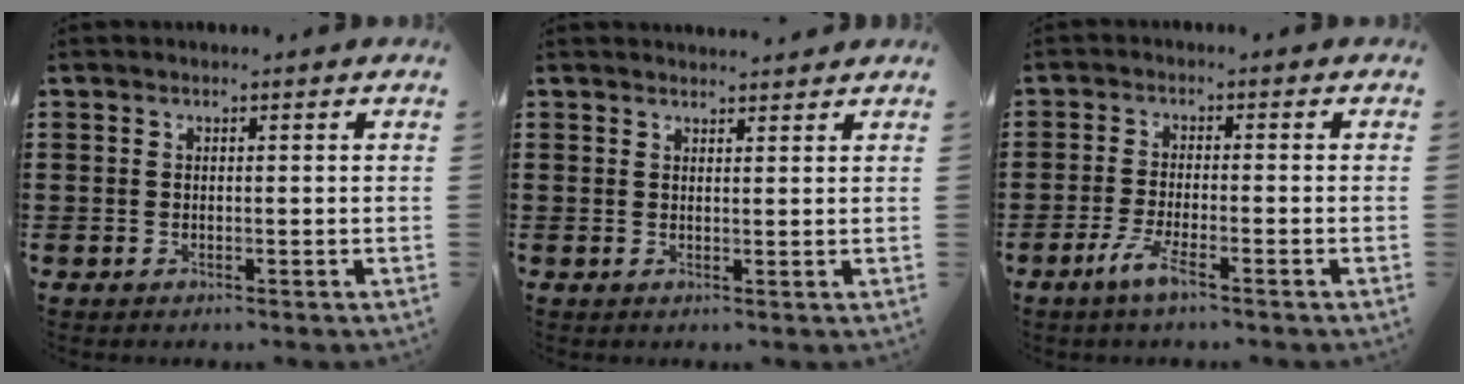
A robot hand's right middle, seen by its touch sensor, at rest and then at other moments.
{"total": 1.4, "force": [1.4, 0.0, -0.1], "torque": [-0.001, 0.001, 0.028]}
{"total": 4.3, "force": [-2.7, 0.5, 3.4], "torque": [-0.074, -0.008, -0.052]}